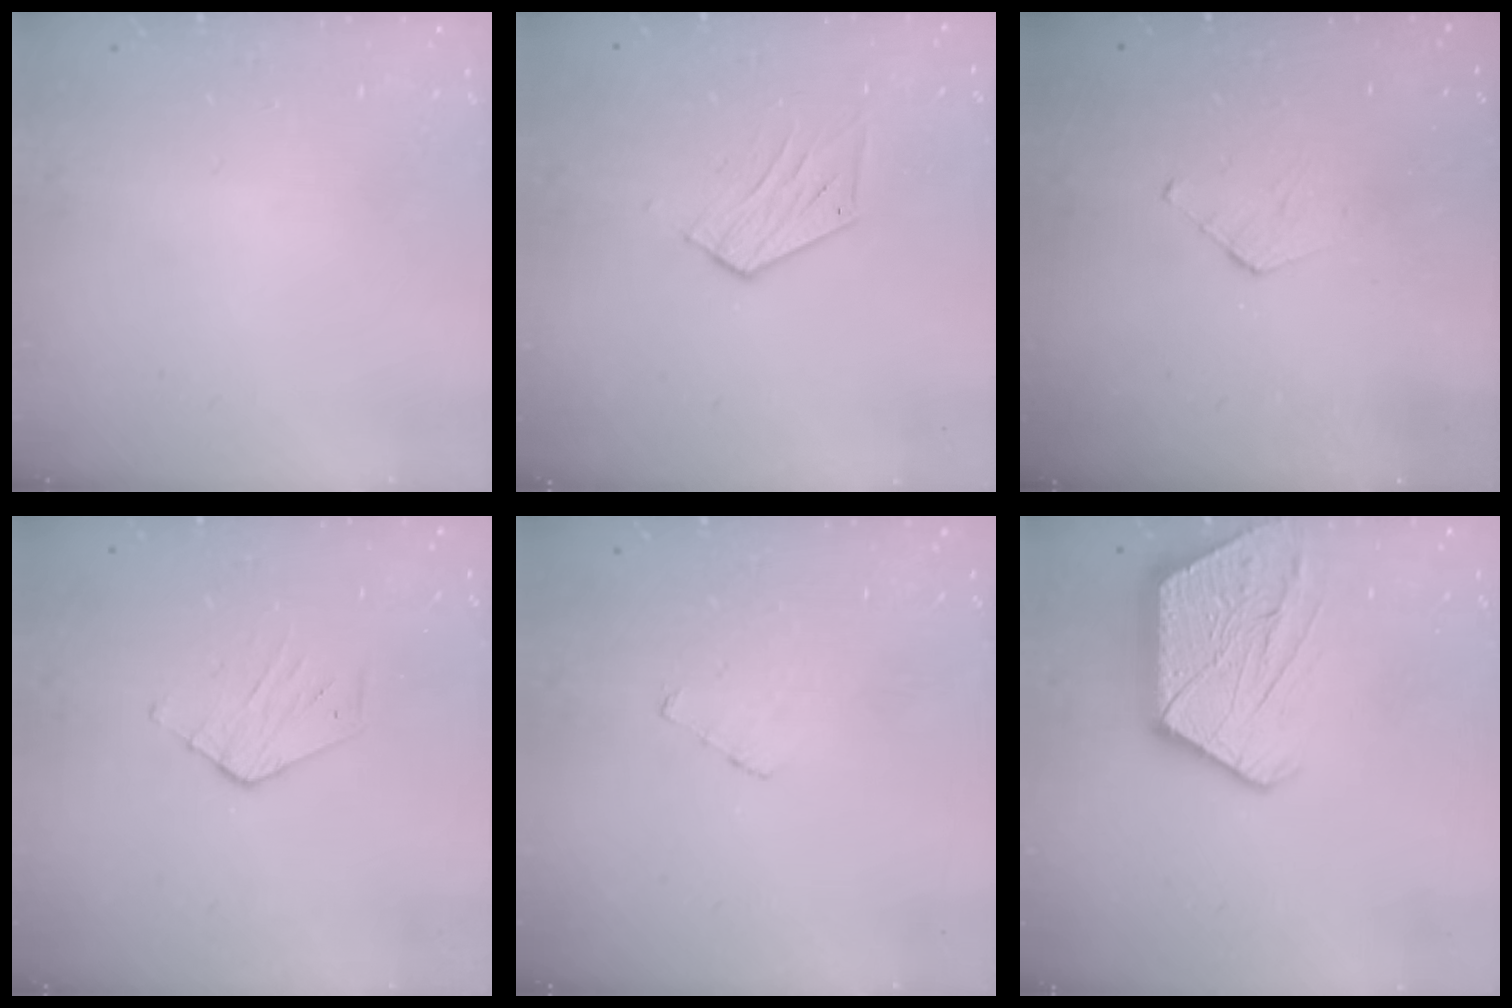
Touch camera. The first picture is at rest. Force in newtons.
{"total": 5.3, "press": 5.3, "slide": 0.3}
{"total": 3.1, "press": 3.0, "slide": 0.3}
{"total": 3.4, "press": 3.4, "slide": 0.3}
{"total": 3.0, "press": 3.0, "slide": 0.3}
{"total": 13.8, "press": 13.8, "slide": 1.0}